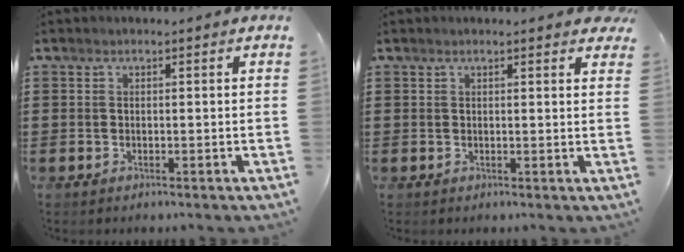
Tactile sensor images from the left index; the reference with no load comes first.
{"total": 1.5, "force": [1.2, 0.0, 0.8], "torque": [-0.019, 0.001, 0.023]}